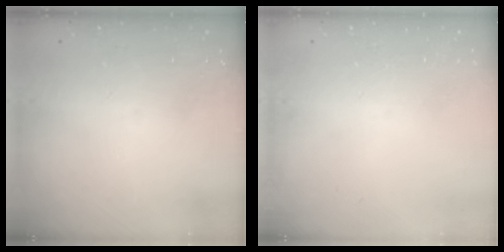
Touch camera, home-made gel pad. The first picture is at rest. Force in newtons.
{"total": 0.0}